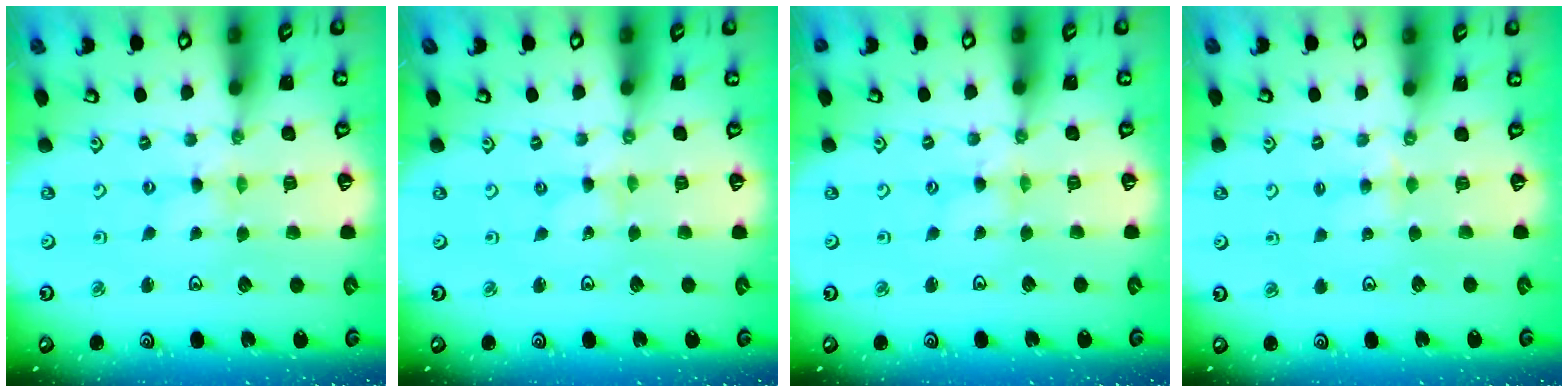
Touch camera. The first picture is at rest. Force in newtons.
{"total": 0.0}
{"total": 1.2, "press": 1.2, "slide": 0.2}
{"total": 2.6, "press": 2.5, "slide": 0.4}